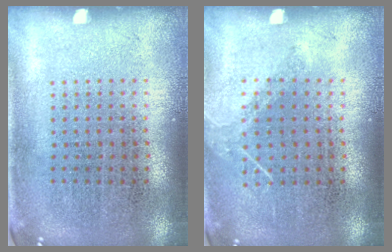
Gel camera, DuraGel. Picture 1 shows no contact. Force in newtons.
{"total": 1.0, "press": 0.9, "slide": 0.3}